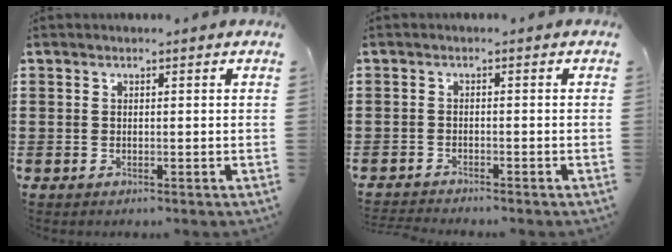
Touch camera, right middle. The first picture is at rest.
{"total": 1.6, "force": [-1.6, 0.1, 0.0], "torque": [-0.004, 0.002, -0.036]}